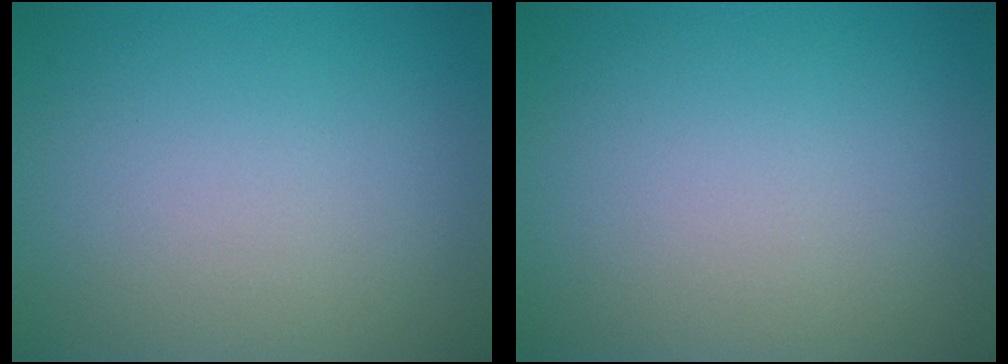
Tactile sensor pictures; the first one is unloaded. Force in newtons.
{"total": 0.0}